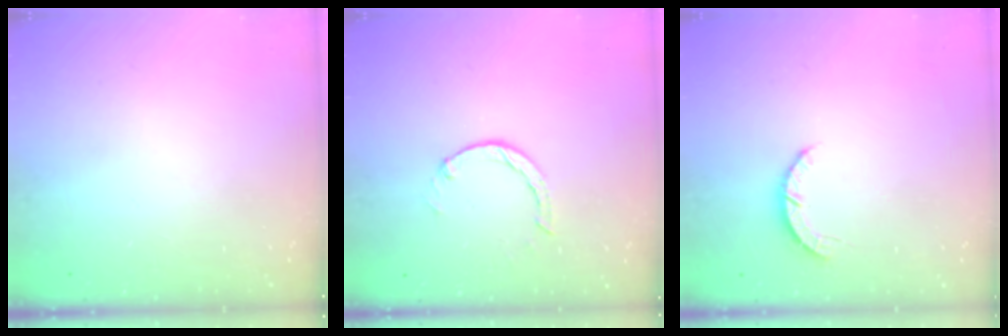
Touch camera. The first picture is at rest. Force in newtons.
{"total": 1.3, "press": 1.2, "slide": 0.3}
{"total": 2.8, "press": 2.8, "slide": 0.4}